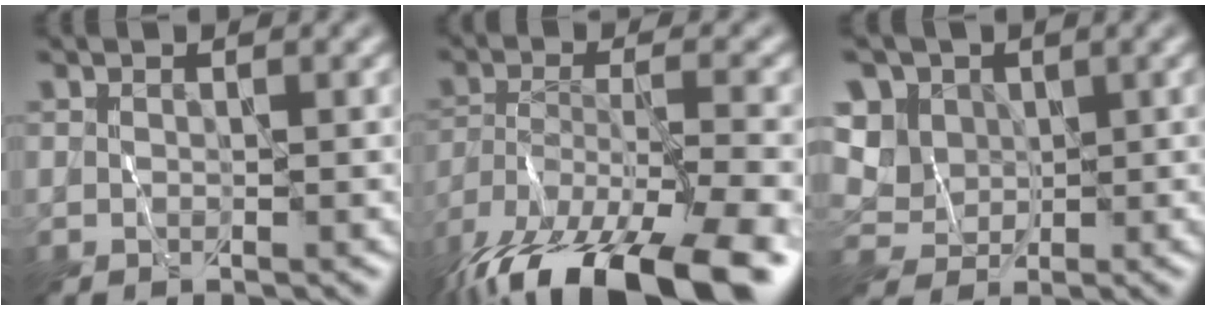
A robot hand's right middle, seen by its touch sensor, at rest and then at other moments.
{"total": 16.0, "force": [-11.8, 4.8, 9.8], "torque": [-0.207, -0.051, -0.170]}
{"total": 5.5, "force": [2.6, 4.4, 2.0], "torque": [-0.064, 0.000, 0.047]}